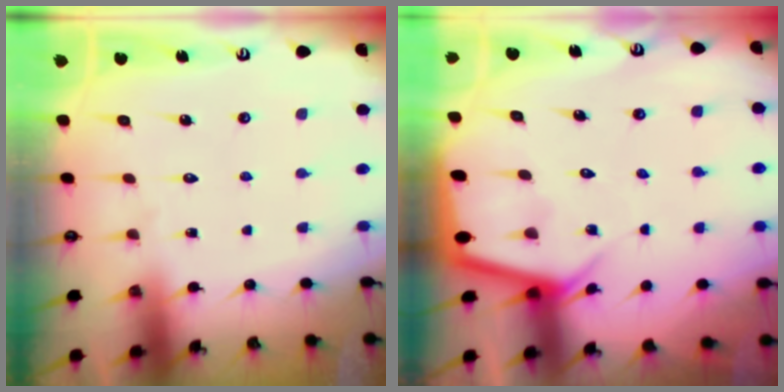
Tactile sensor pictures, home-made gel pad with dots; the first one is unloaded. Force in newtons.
{"total": 4.9, "press": 4.9, "slide": 0.4}